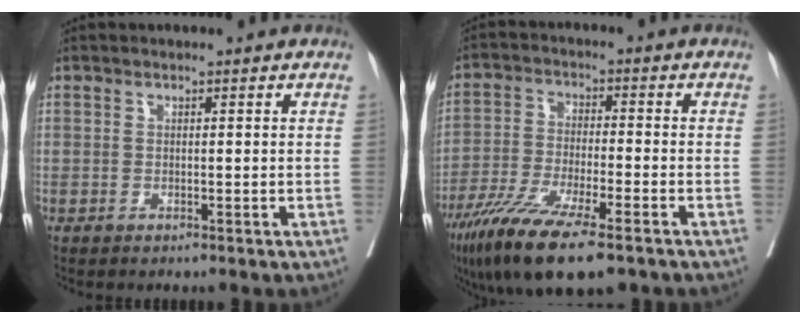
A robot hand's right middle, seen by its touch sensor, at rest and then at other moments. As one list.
[{"total": 14.1, "force": [-9.5, 2.1, 10.3], "torque": [-0.195, -0.042, -0.162]}]